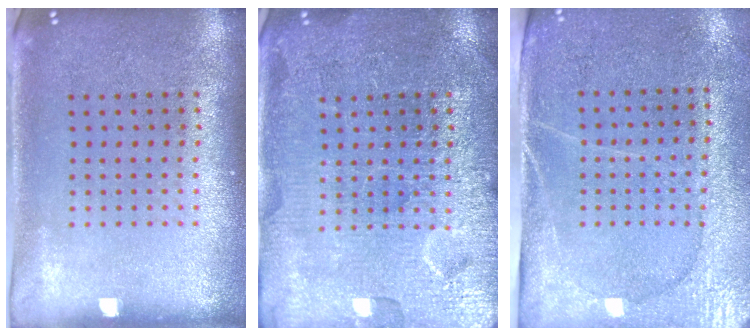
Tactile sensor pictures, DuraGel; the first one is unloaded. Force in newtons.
{"total": 4.0, "press": 3.9, "slide": 0.5}
{"total": 2.9, "press": 2.6, "slide": 1.3}